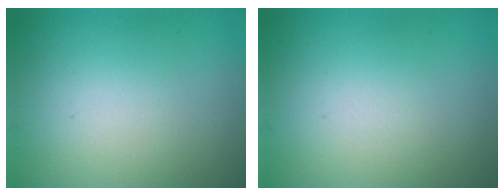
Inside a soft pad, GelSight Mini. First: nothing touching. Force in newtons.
{"total": 0.0}